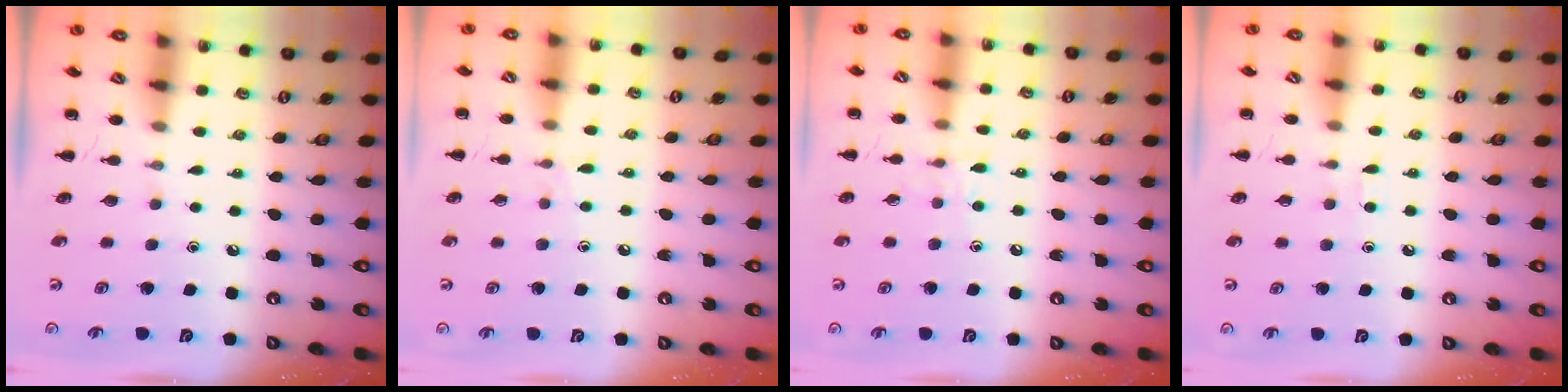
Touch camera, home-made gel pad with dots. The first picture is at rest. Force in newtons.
{"total": 4.7, "press": 4.3, "slide": 1.8}
{"total": 5.4, "press": 5.2, "slide": 1.6}
{"total": 3.5, "press": 3.3, "slide": 1.2}